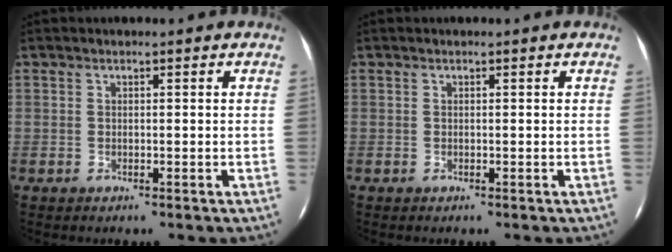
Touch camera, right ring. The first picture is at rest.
{"total": 0.0}